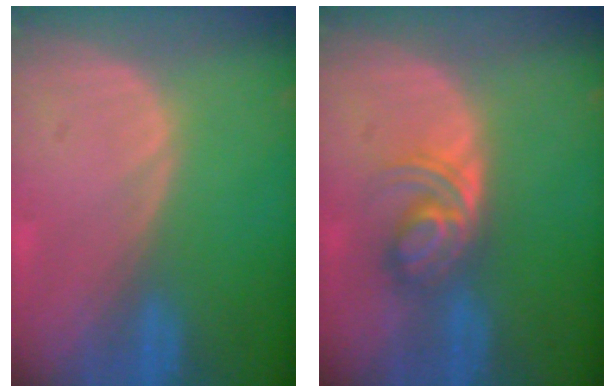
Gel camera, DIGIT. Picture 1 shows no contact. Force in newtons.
{"total": 5.7, "press": 5.2, "slide": 2.4}